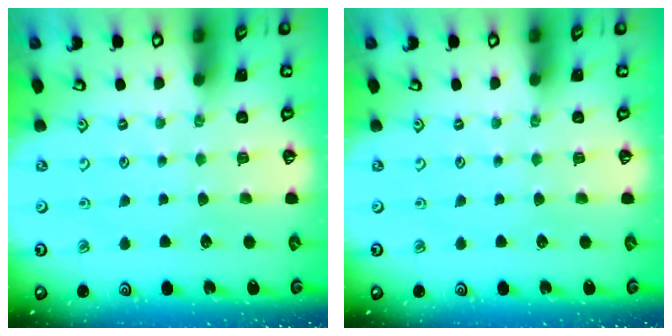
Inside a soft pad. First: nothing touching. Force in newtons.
{"total": 0.0}